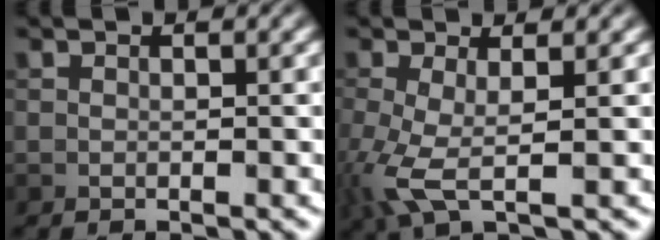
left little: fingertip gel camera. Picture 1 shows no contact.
{"total": 4.3, "force": [-0.8, 1.4, 4.0], "torque": [-0.108, -0.011, -0.018]}